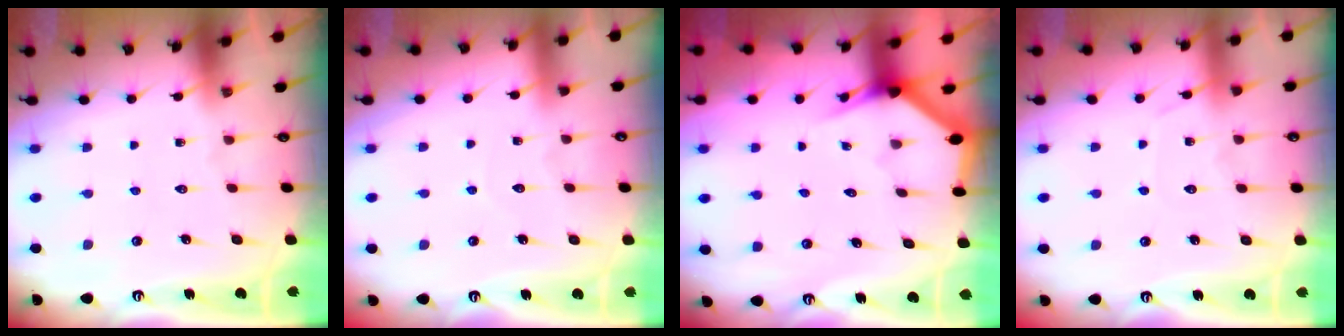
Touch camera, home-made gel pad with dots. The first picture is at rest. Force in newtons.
{"total": 3.0, "press": 2.9, "slide": 0.3}
{"total": 2.9, "press": 2.9, "slide": 0.1}
{"total": 6.4, "press": 6.4, "slide": 0.8}